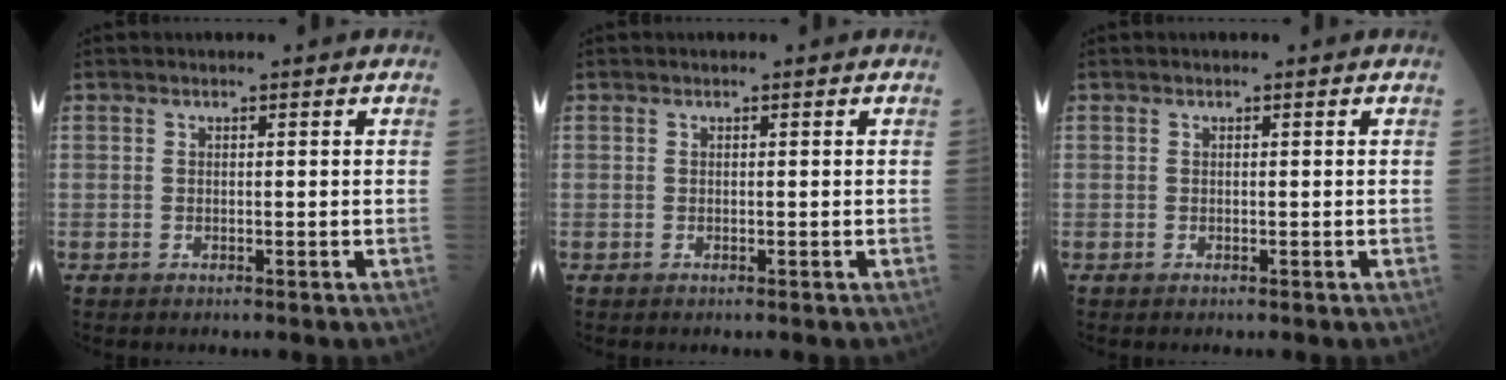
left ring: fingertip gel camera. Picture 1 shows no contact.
{"total": 0.0}
{"total": 0.0}